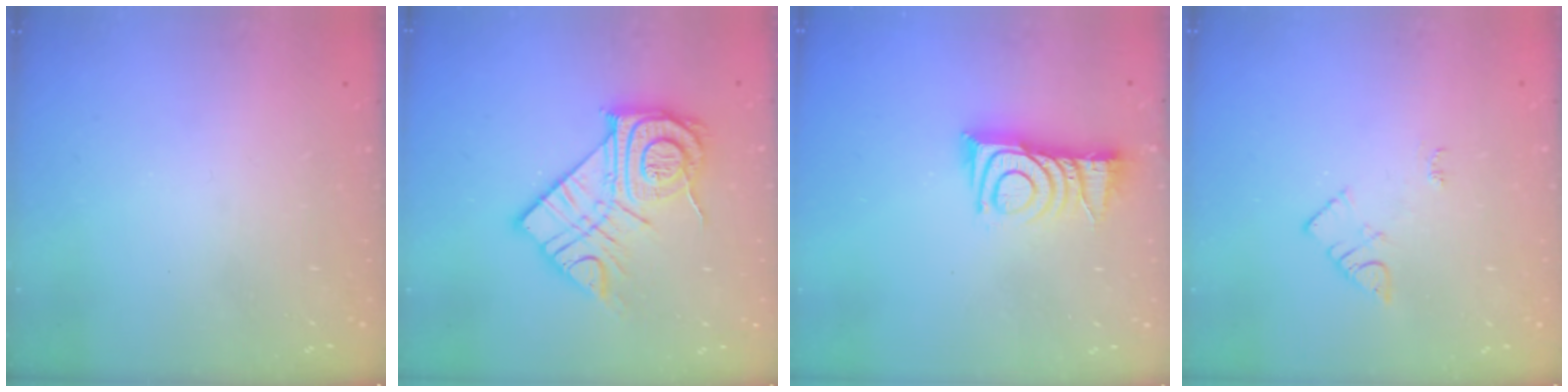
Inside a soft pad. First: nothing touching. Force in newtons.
{"total": 18.5, "press": 18.4, "slide": 1.5}
{"total": 11.4, "press": 11.4, "slide": 0.6}
{"total": 4.5, "press": 4.5, "slide": 0.6}